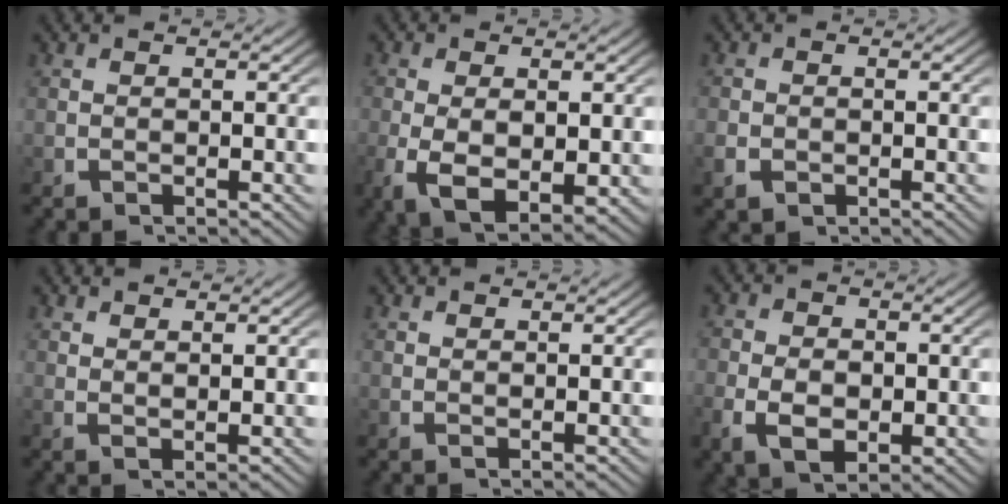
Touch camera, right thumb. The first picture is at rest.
{"total": 6.8, "force": [-2.0, 4.3, 4.9], "torque": [-0.123, -0.043, -0.007]}
{"total": 1.5, "force": [-0.6, 1.2, 0.7], "torque": [-0.017, -0.005, -0.009]}
{"total": 1.7, "force": [1.7, 0.0, 0.4], "torque": [-0.008, -0.002, 0.039]}
{"total": 1.1, "force": [1.1, -0.1, 0.1], "torque": [-0.002, -0.001, 0.026]}
{"total": 5.1, "force": [-0.9, 3.7, 3.5], "torque": [-0.074, -0.025, -0.003]}